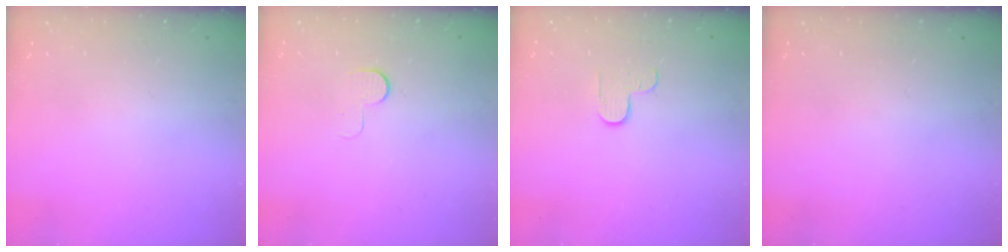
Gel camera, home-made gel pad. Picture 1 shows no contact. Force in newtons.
{"total": 5.3, "press": 5.3, "slide": 0.5}
{"total": 3.1, "press": 3.1, "slide": 0.4}
{"total": 0.0}